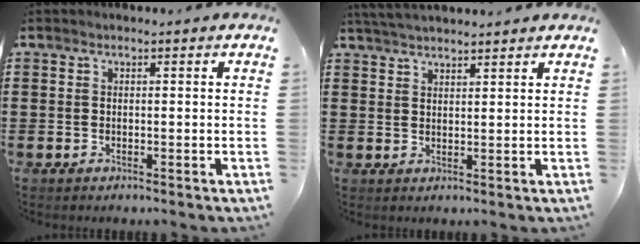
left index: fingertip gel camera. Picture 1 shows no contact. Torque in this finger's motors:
{"motor_torque": [0.87, -0.80, 0.31, 0.07]}